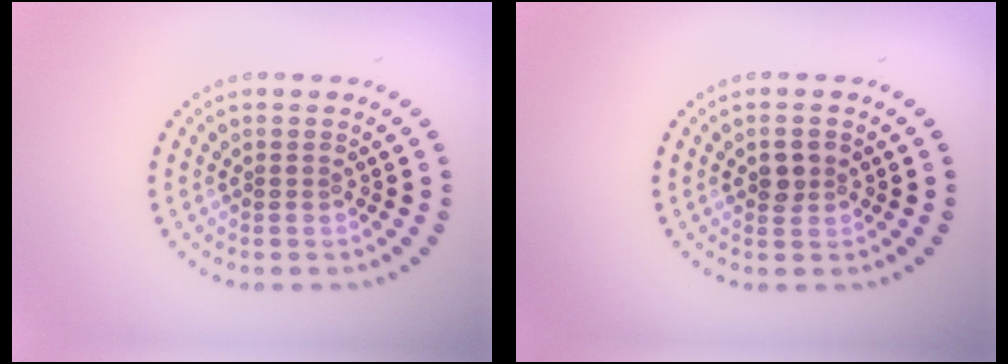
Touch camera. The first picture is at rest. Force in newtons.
{"total": 1.8, "press": 1.7, "slide": 0.4}